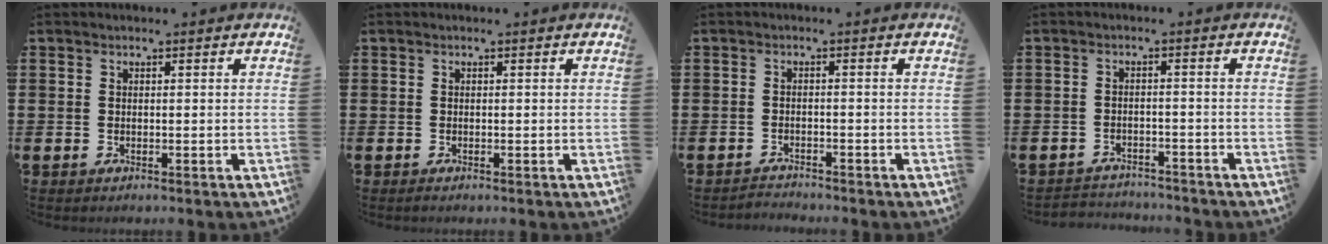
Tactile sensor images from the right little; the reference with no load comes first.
{"total": 0.0}
{"total": 1.4, "force": [-1.4, -0.1, -0.2], "torque": [-0.001, 0.004, -0.031]}
{"total": 2.3, "force": [-2.3, 0.2, -0.4], "torque": [-0.002, 0.001, -0.051]}